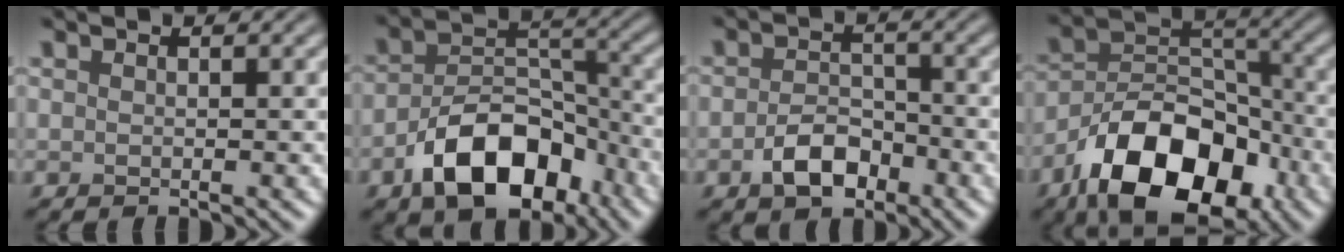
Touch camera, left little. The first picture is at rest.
{"total": 9.4, "force": [-5.0, 5.4, 5.8], "torque": [-0.093, 0.001, -0.086]}
{"total": 3.9, "force": [-1.9, 2.4, 2.4], "torque": [-0.040, 0.003, -0.036]}
{"total": 12.4, "force": [-7.0, 6.8, 7.6], "torque": [-0.128, -0.001, -0.131]}